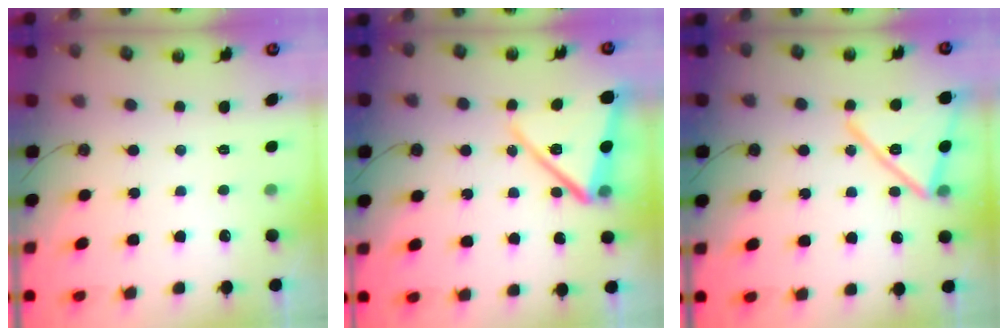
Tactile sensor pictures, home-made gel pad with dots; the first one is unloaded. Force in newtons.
{"total": 15.0, "press": 14.7, "slide": 2.7}
{"total": 16.5, "press": 16.4, "slide": 1.0}